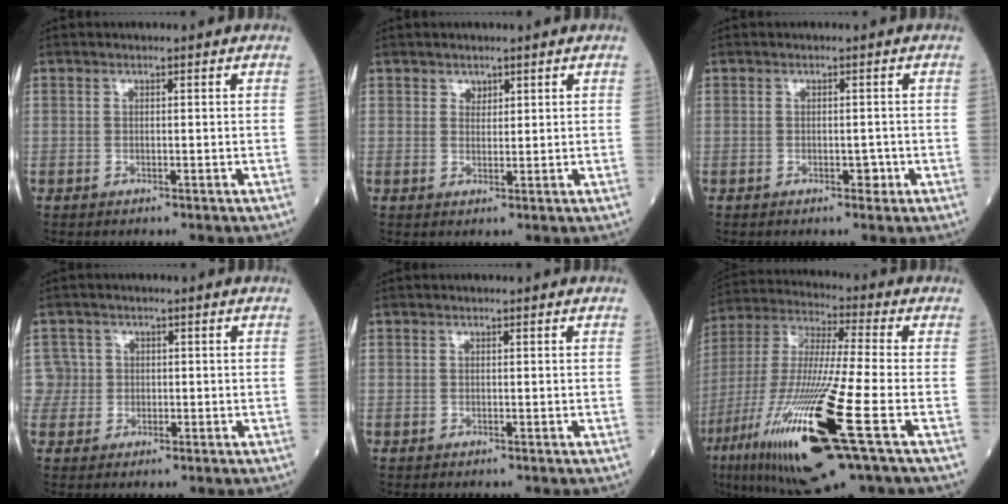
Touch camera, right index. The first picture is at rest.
{"total": 1.4, "force": [1.0, 0.9, 0.3], "torque": [-0.002, -0.004, 0.016]}
{"total": 1.5, "force": [-0.7, 0.8, 1.1], "torque": [-0.010, 0.002, -0.011]}
{"total": 3.0, "force": [0.1, 3.0, -0.6], "torque": [0.028, 0.011, -0.002]}
{"total": 0.0}
{"total": 23.4, "force": [-9.2, 1.6, 21.5], "torque": [-0.452, -0.051, -0.169]}